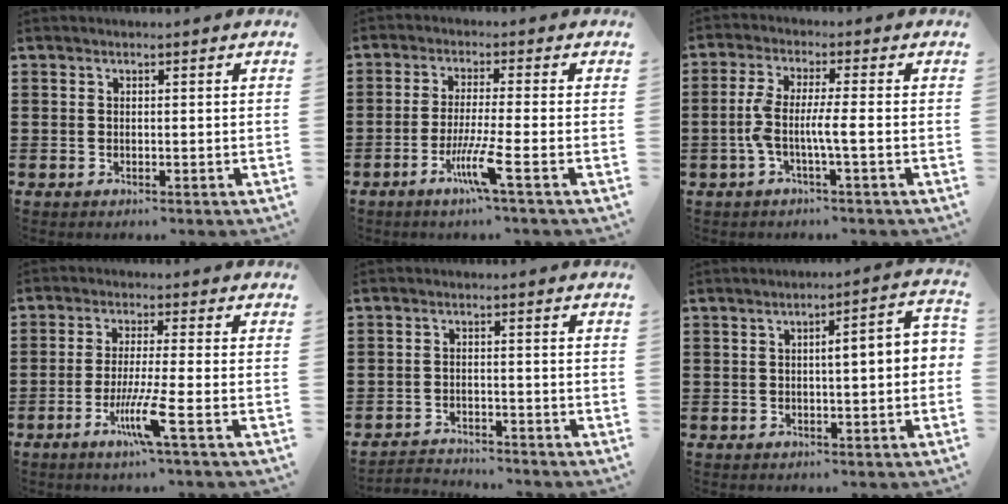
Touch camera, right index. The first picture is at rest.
{"total": 6.7, "force": [-3.2, -0.4, 5.9], "torque": [-0.115, -0.017, -0.060]}
{"total": 4.0, "force": [-1.1, 0.0, 3.8], "torque": [-0.093, -0.012, -0.031]}
{"total": 7.2, "force": [-3.2, -0.1, 6.5], "torque": [-0.125, -0.017, -0.059]}
{"total": 2.5, "force": [-2.4, 0.3, -0.2], "torque": [-0.007, 0.001, -0.055]}
{"total": 3.7, "force": [-0.2, 0.4, 3.7], "torque": [-0.065, 0.001, -0.008]}